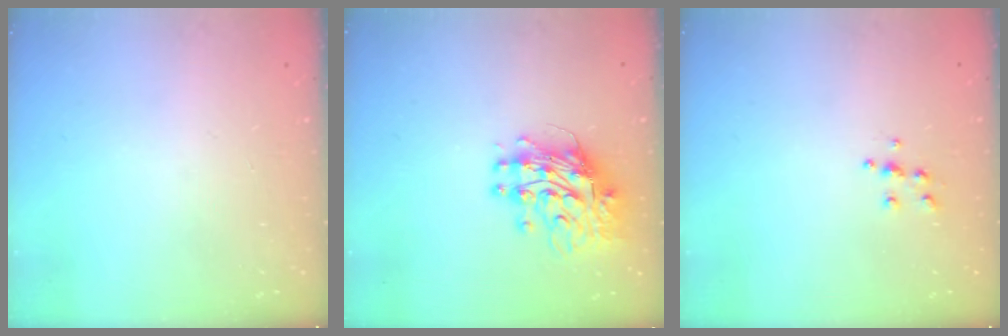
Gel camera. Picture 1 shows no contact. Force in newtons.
{"total": 12.0, "press": 11.9, "slide": 1.1}
{"total": 5.5, "press": 5.5, "slide": 0.5}